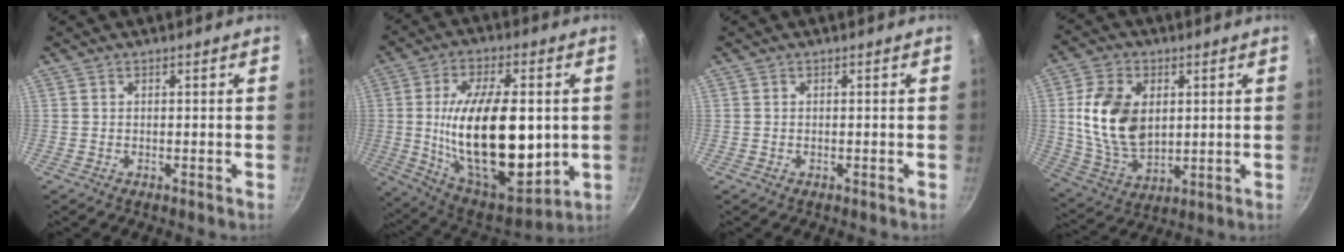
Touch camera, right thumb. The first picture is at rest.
{"total": 26.7, "force": [-0.1, 13.0, 23.3], "torque": [-0.381, -0.014, 0.010]}
{"total": 0.0}
{"total": 14.7, "force": [2.3, 9.8, 10.8], "torque": [-0.186, -0.016, 0.053]}